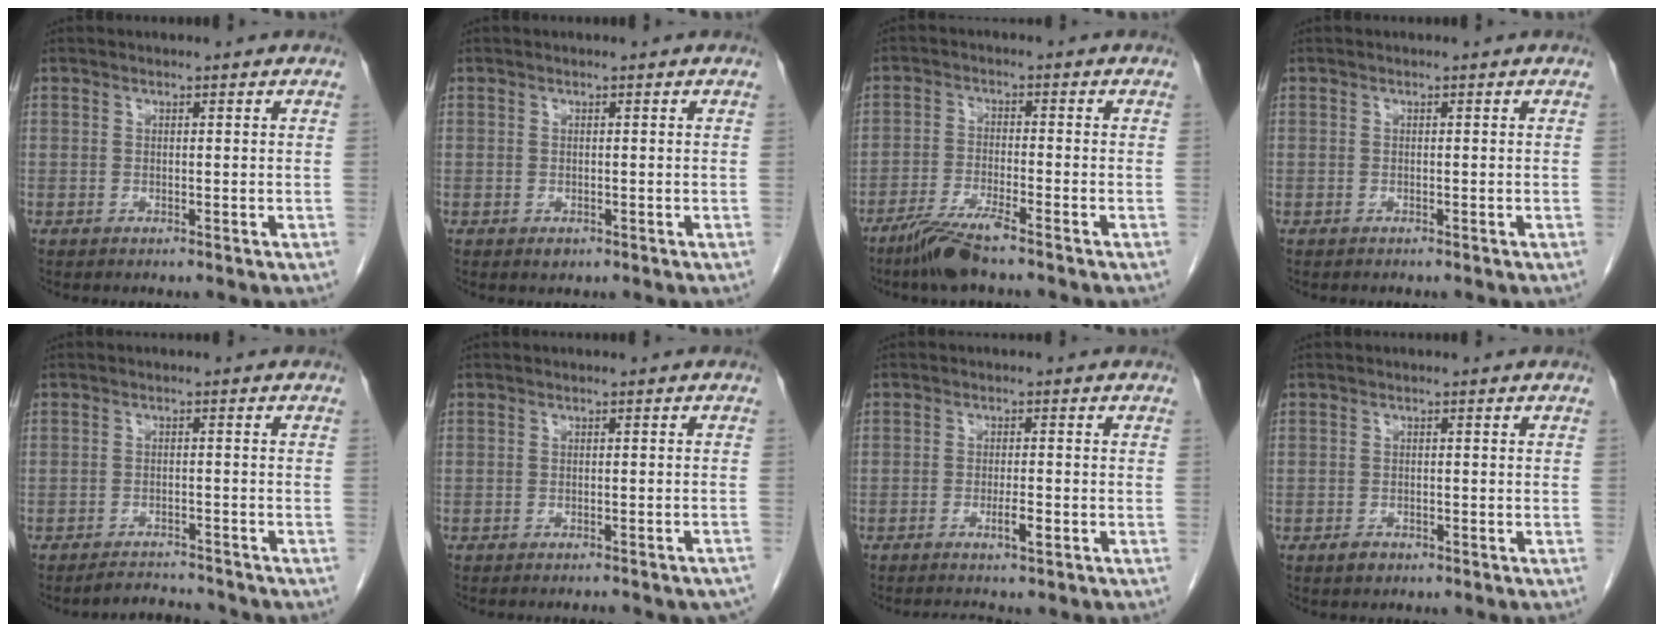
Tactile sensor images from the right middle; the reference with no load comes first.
{"total": 0.8, "force": [-0.4, 0.5, 0.4], "torque": [-0.005, 0.001, -0.003]}
{"total": 6.2, "force": [-4.8, 0.1, 3.9], "torque": [-0.081, -0.018, -0.094]}
{"total": 0.6, "force": [-0.5, 0.1, 0.3], "torque": [-0.010, -0.002, -0.009]}
{"total": 3.9, "force": [-3.9, 0.2, -0.2], "torque": [0.001, -0.004, -0.061]}
{"total": 8.6, "force": [-7.9, 1.5, 2.9], "torque": [-0.026, -0.005, -0.081]}
{"total": 2.7, "force": [-1.6, 0.1, 2.2], "torque": [-0.041, -0.005, -0.026]}
{"total": 1.5, "force": [-1.1, 0.8, 0.6], "torque": [-0.015, 0.001, -0.014]}